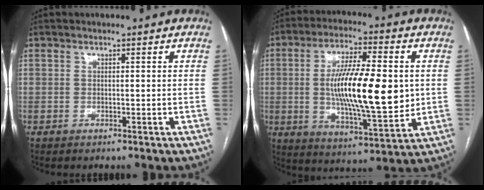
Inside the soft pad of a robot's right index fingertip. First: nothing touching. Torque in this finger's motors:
{"motor_torque": [2.14, 0.00, 1.05, 0.21]}